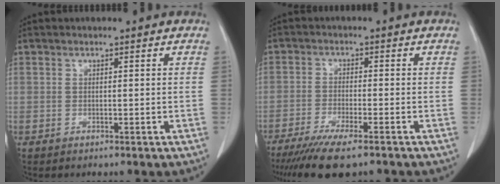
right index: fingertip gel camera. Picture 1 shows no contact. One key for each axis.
{"total": 9.7, "fx": -7.4, "fy": 1.1, "fz": 6.2, "tx": -0.099, "ty": -0.021, "tz": -0.117}